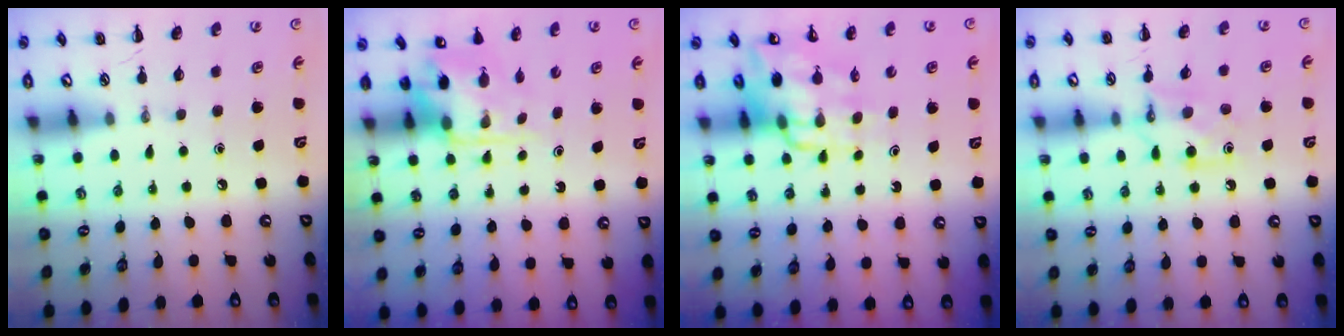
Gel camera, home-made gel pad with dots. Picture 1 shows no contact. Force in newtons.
{"total": 4.9, "press": 4.9, "slide": 0.6}
{"total": 13.0, "press": 12.5, "slide": 3.7}
{"total": 6.5, "press": 6.4, "slide": 1.0}